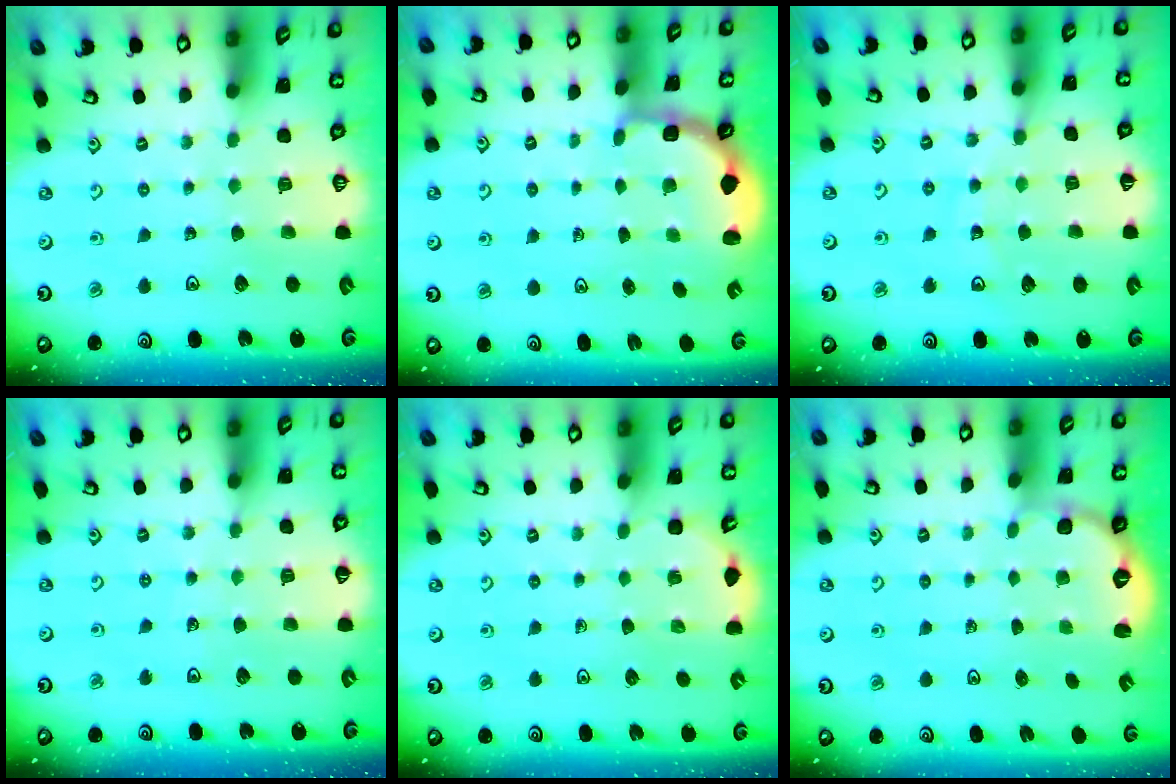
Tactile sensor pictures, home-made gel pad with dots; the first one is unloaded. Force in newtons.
{"total": 2.7, "press": 2.1, "slide": 1.7}
{"total": 10.9, "press": 10.4, "slide": 3.4}
{"total": 3.9, "press": 3.5, "slide": 1.8}
{"total": 2.2, "press": 2.0, "slide": 1.1}
{"total": 2.4, "press": 1.9, "slide": 1.5}